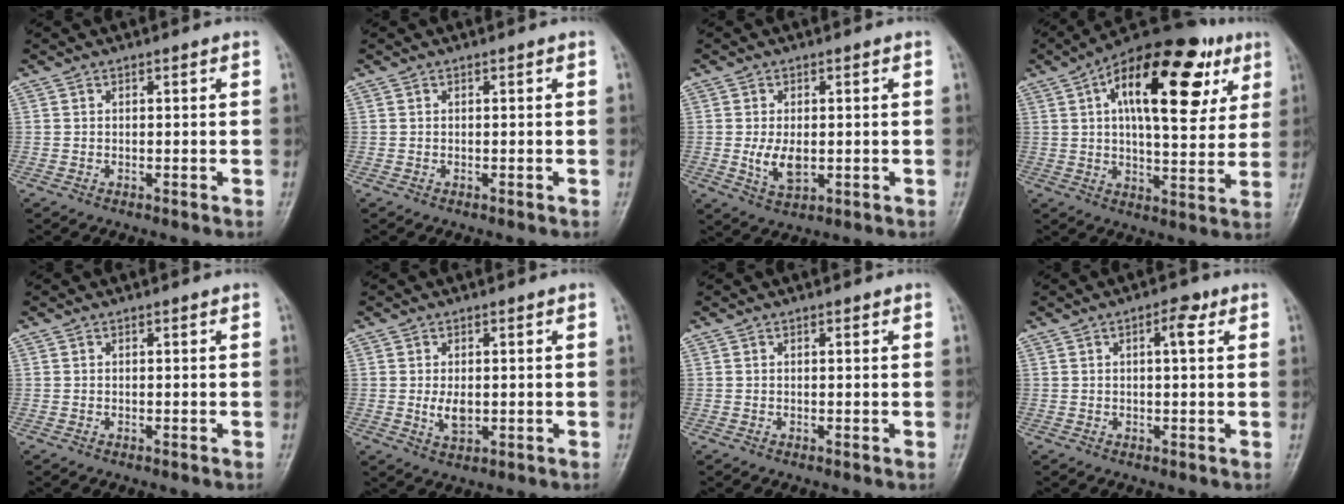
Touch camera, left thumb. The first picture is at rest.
{"total": 0.0}
{"total": 5.4, "force": [-0.3, 3.1, 4.4], "torque": [-0.078, -0.011, 0.000]}
{"total": 24.3, "force": [9.0, 11.0, 19.8], "torque": [-0.268, 0.004, 0.128]}
{"total": 0.0}
{"total": 3.8, "force": [0.0, 2.2, 3.1], "torque": [-0.049, -0.007, 0.005]}
{"total": 0.6, "force": [0.3, 0.3, 0.4], "torque": [-0.008, -0.001, 0.004]}
{"total": 3.6, "force": [1.4, 1.3, 3.1], "torque": [-0.041, 0.004, 0.016]}